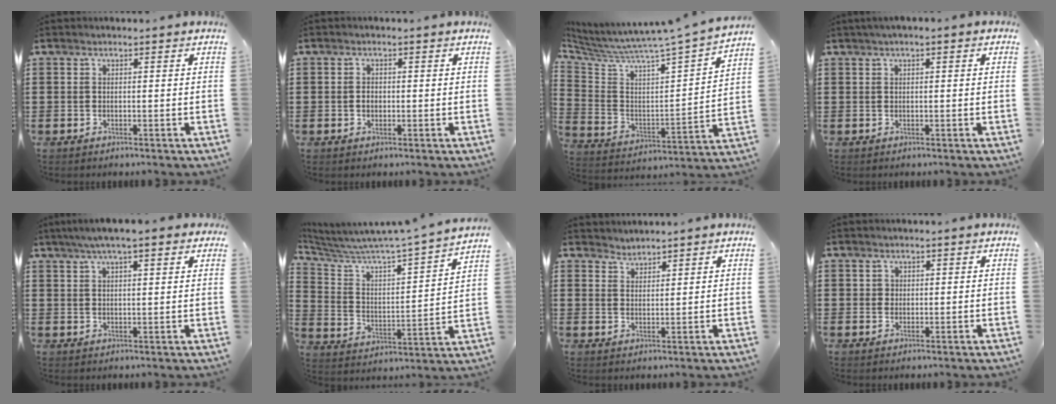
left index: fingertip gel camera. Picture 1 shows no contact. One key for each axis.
{"total": 1.3, "fx": -0.1, "fy": 0.9, "fz": 0.9, "tx": -0.020, "ty": 0.005, "tz": -0.003}
{"total": 4.7, "fx": 4.3, "fy": -0.8, "fz": 1.9, "tx": -0.063, "ty": -0.061, "tz": 0.061}
{"total": 1.0, "fx": 0.3, "fy": 0.2, "fz": 0.9, "tx": -0.016, "ty": 0.002, "tz": 0.006}
{"total": 5.0, "fx": 3.4, "fy": 0.5, "fz": 3.6, "tx": -0.075, "ty": 0.004, "tz": 0.060}
{"total": 5.4, "fx": 5.1, "fy": -0.3, "fz": 1.8, "tx": -0.064, "ty": -0.057, "tz": 0.076}
{"total": 1.9, "fx": 1.8, "fy": 0.0, "fz": -0.6, "tx": 0.006, "ty": -0.002, "tz": 0.036}
{"total": 1.1, "fx": 0.6, "fy": 1.0, "fz": 0.2, "tx": -0.005, "ty": 0.005, "tz": 0.012}